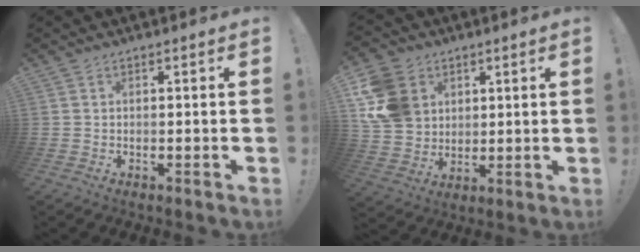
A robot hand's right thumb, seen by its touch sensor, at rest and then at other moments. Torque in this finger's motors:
{"motor_torque": [1.07, 2.53, 0.48, -0.18, 0.07]}